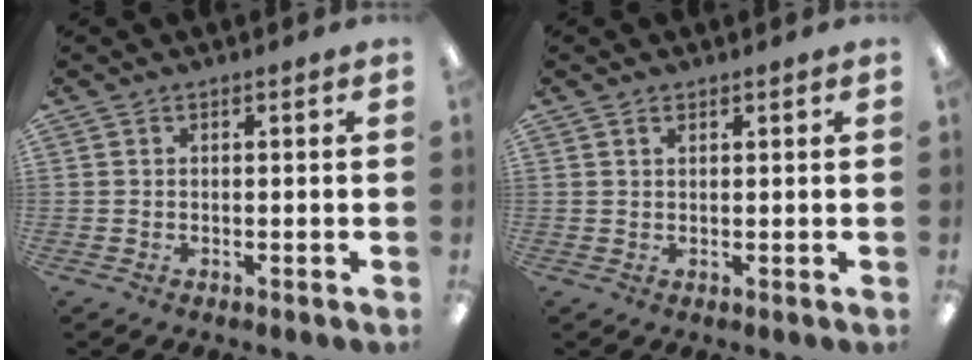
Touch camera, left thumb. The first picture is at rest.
{"total": 1.1, "force": [0.8, 0.5, 0.5], "torque": [-0.012, 0.000, 0.015]}